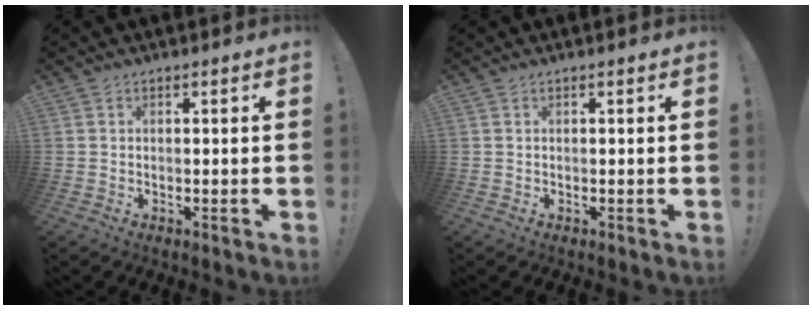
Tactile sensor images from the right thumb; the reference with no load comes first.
{"total": 0.0}